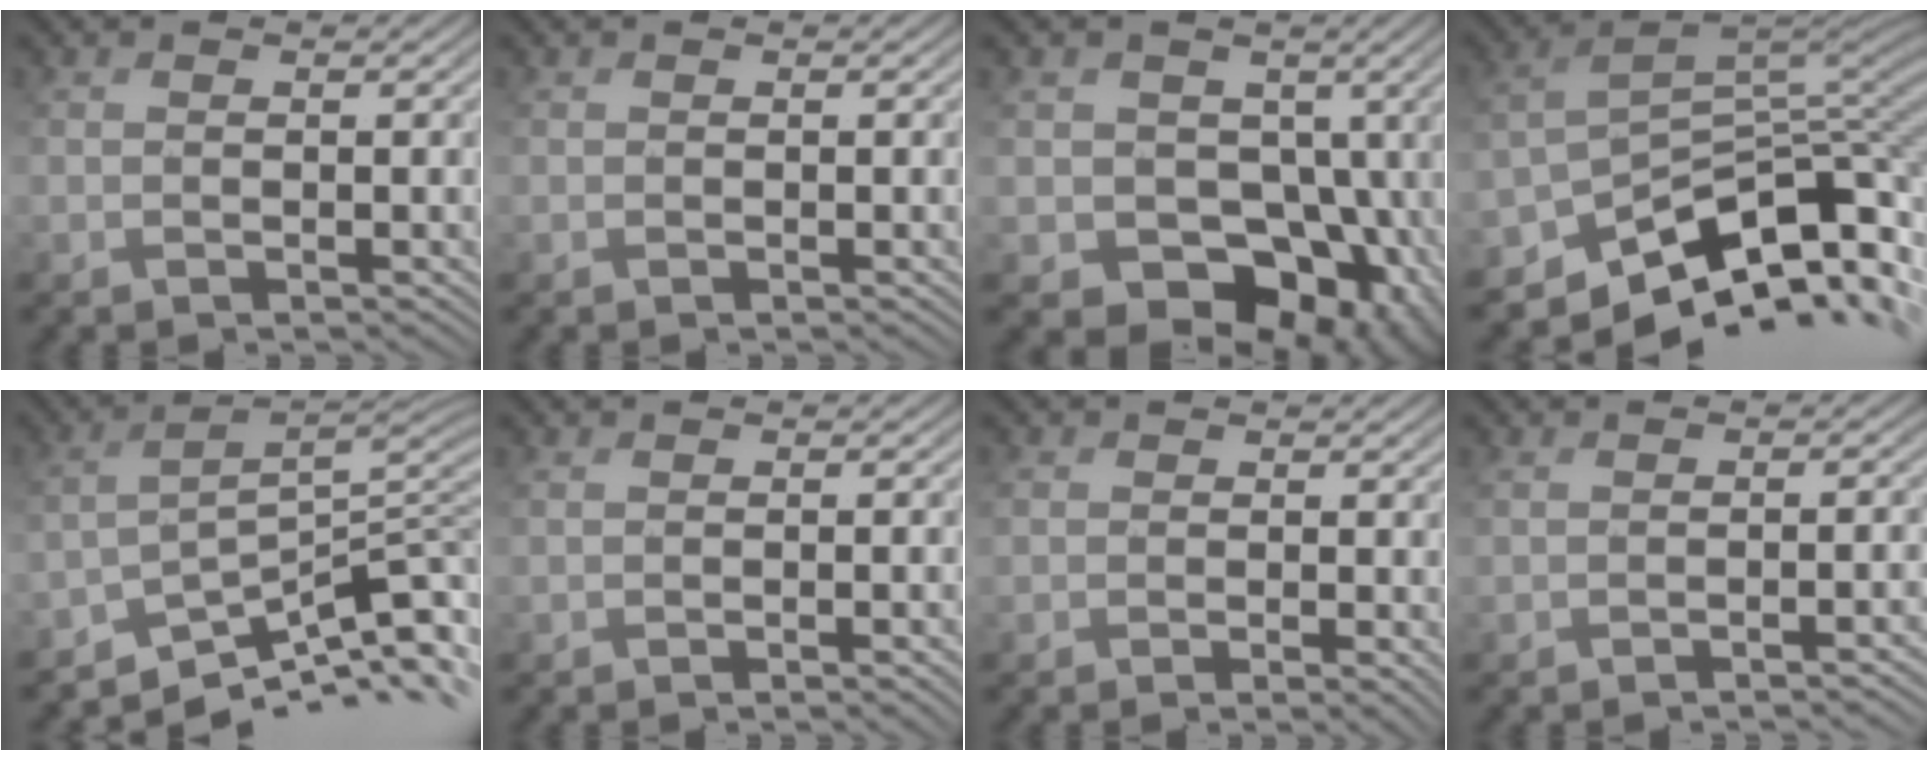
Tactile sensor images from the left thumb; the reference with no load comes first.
{"total": 0.0}
{"total": 12.0, "force": [-2.0, 10.8, 4.8], "torque": [-0.084, -0.017, -0.052]}
{"total": 10.9, "force": [-8.7, 4.0, 5.2], "torque": [-0.098, 0.003, -0.143]}
{"total": 8.3, "force": [-5.6, 1.8, 5.8], "torque": [-0.090, 0.014, -0.093]}
{"total": 2.1, "force": [-0.7, 0.2, 2.0], "torque": [-0.021, 0.009, -0.009]}
{"total": 1.5, "force": [-0.5, 1.0, 1.0], "torque": [-0.016, -0.001, -0.010]}
{"total": 1.5, "force": [-1.0, 0.0, 1.1], "torque": [0.002, 0.012, -0.019]}